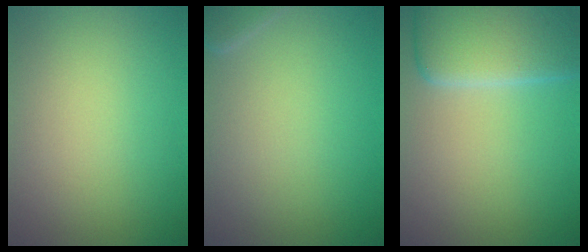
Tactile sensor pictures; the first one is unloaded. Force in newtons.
{"total": 1.2, "press": 1.2, "slide": 0.1}
{"total": 7.1, "press": 7.1, "slide": 0.3}